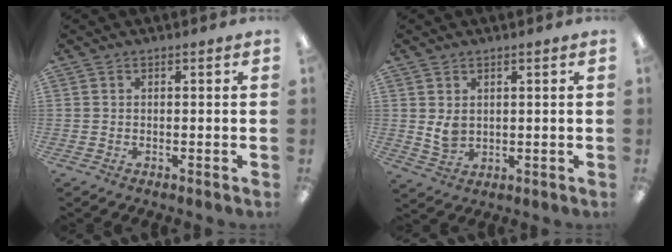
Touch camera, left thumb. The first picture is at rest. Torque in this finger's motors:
{"motor_torque": [0.32, 0.49, 0.34, -0.46, 0.01]}